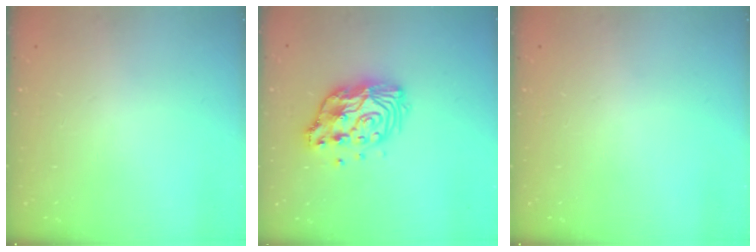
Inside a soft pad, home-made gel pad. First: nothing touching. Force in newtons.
{"total": 13.5, "press": 13.4, "slide": 1.2}
{"total": 0.0}